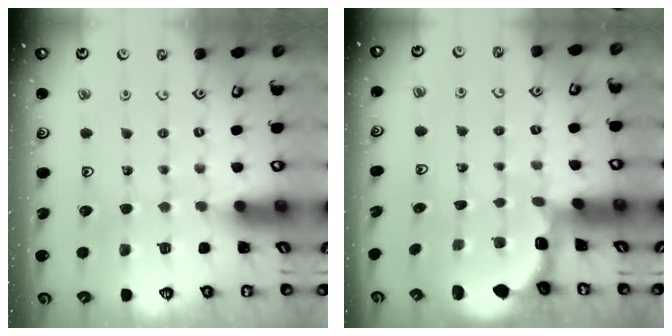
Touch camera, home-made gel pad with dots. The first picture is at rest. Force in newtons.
{"total": 1.9, "press": 1.7, "slide": 0.7}